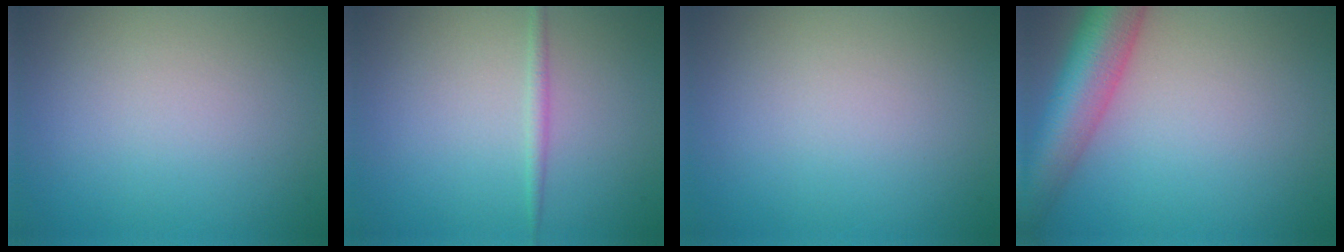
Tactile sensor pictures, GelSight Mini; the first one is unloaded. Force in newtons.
{"total": 1.1, "press": 1.1, "slide": 0.0}
{"total": 0.0}
{"total": 7.9, "press": 7.9, "slide": 0.4}